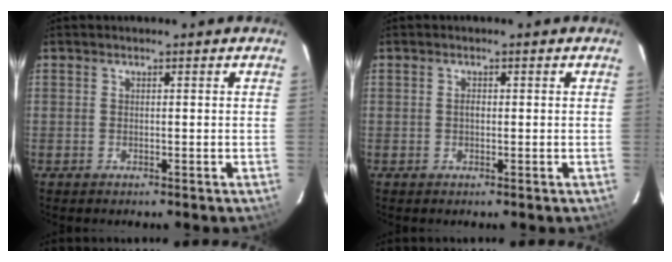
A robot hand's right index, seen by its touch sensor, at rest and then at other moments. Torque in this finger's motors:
{"motor_torque": [0.16, -0.09, 0.18, 0.03]}